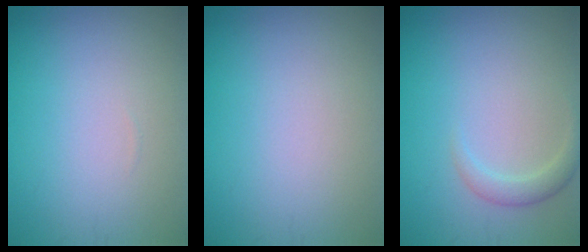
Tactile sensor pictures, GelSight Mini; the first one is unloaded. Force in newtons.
{"total": 0.0}
{"total": 1.7, "press": 1.7, "slide": 0.1}